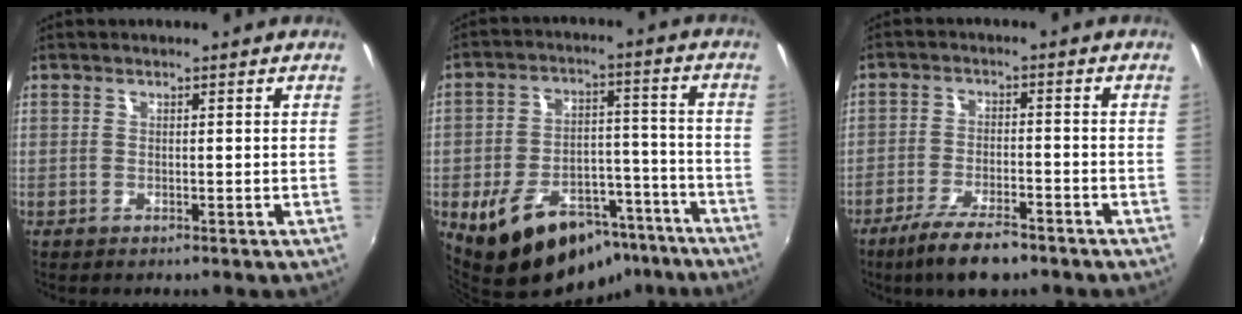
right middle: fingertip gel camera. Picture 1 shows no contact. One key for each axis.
{"total": 18.0, "fx": -12.2, "fy": 9.6, "fz": 9.1, "tx": -0.160, "ty": 0.026, "tz": -0.156}
{"total": 9.2, "fx": -6.9, "fy": 2.5, "fz": 5.6, "tx": -0.129, "ty": -0.019, "tz": -0.121}